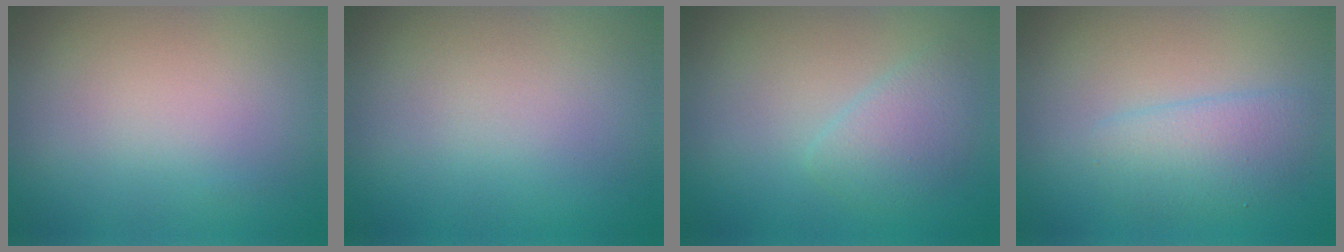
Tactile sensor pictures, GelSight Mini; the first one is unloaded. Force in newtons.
{"total": 0.0}
{"total": 2.2, "press": 2.1, "slide": 0.1}
{"total": 2.8, "press": 2.8, "slide": 0.1}